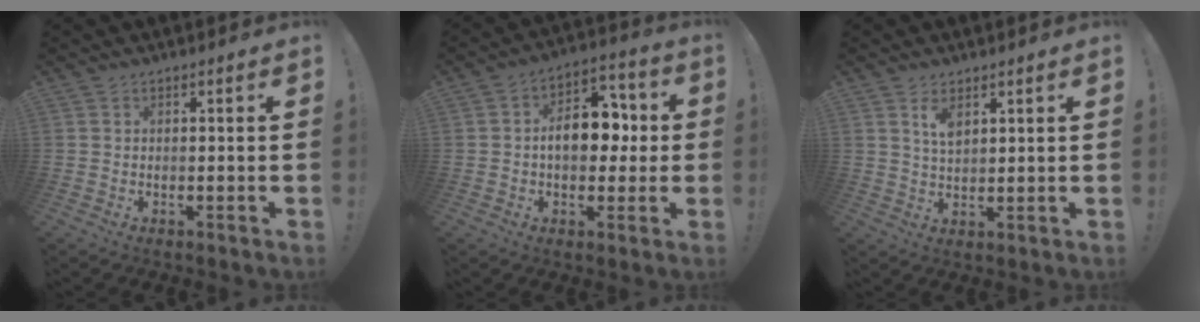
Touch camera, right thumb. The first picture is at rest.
{"total": 13.5, "force": [0.0, 9.0, 10.1], "torque": [-0.141, 0.016, 0.001]}
{"total": 4.8, "force": [2.9, 2.0, 3.3], "torque": [-0.051, -0.017, 0.048]}